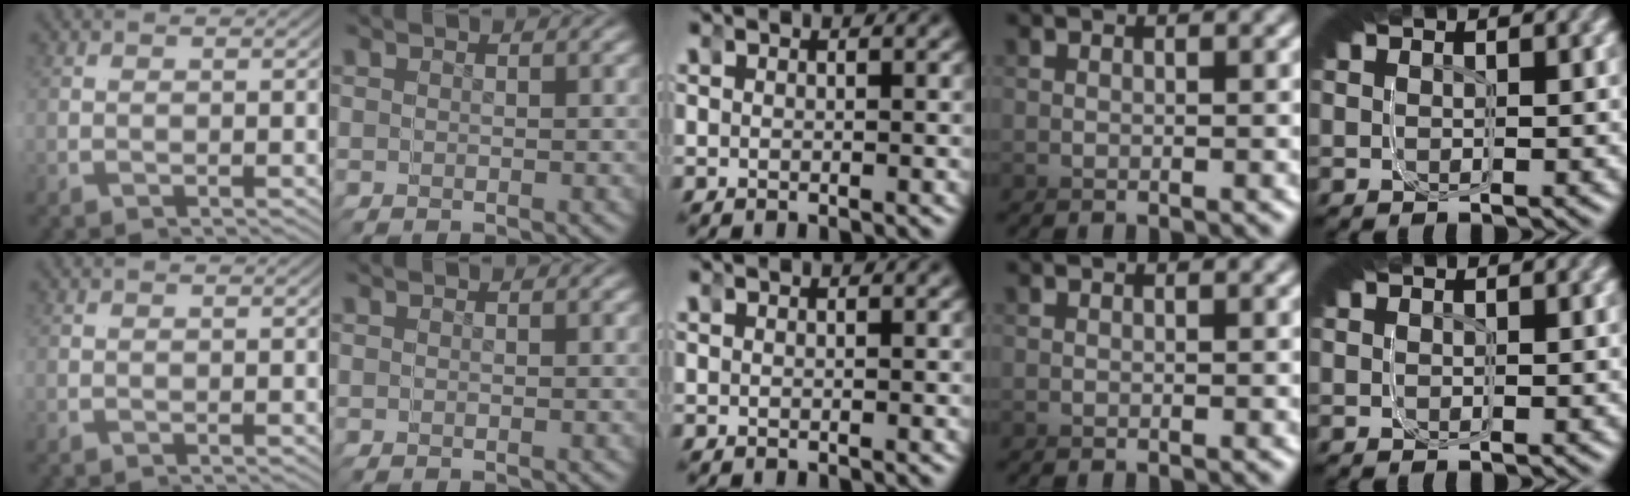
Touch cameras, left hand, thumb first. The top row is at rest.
{}